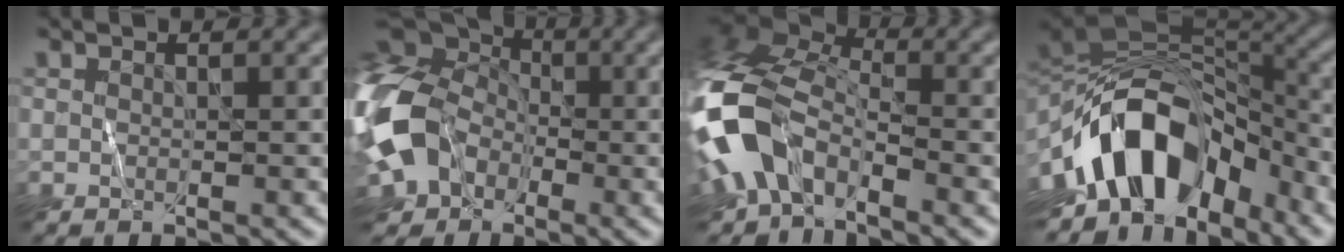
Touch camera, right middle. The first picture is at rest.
{"total": 13.8, "force": [-3.6, 11.3, 7.0], "torque": [-0.162, -0.026, -0.089]}
{"total": 9.0, "force": [-3.9, 5.2, 6.3], "torque": [-0.135, 0.004, -0.095]}
{"total": 13.2, "force": [-6.2, 7.9, 8.6], "torque": [-0.139, 0.013, -0.112]}